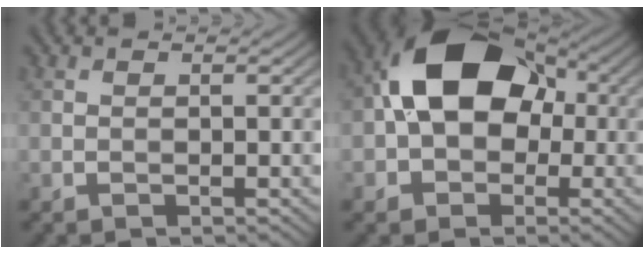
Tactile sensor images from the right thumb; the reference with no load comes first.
{"total": 13.6, "force": [0.9, 9.5, 9.6], "torque": [-0.162, 0.019, 0.005]}